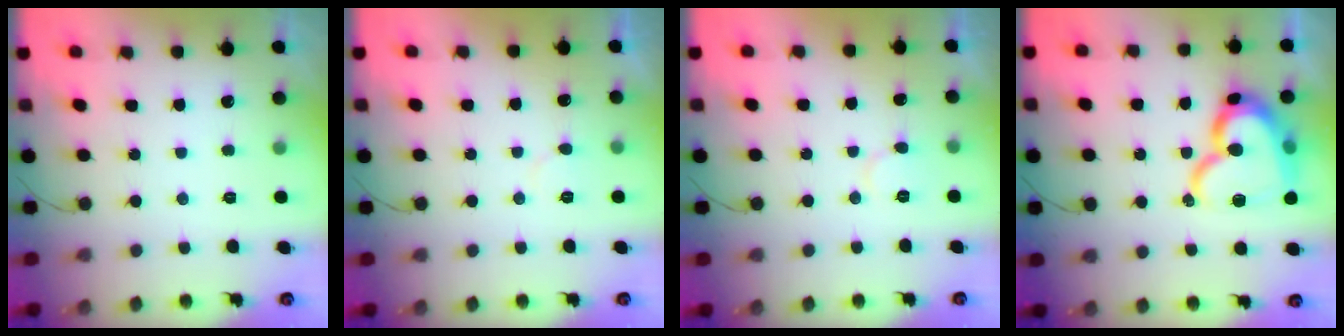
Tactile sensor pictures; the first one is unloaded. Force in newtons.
{"total": 4.6, "press": 4.6, "slide": 0.3}
{"total": 4.8, "press": 4.8, "slide": 0.6}
{"total": 19.7, "press": 19.6, "slide": 1.8}